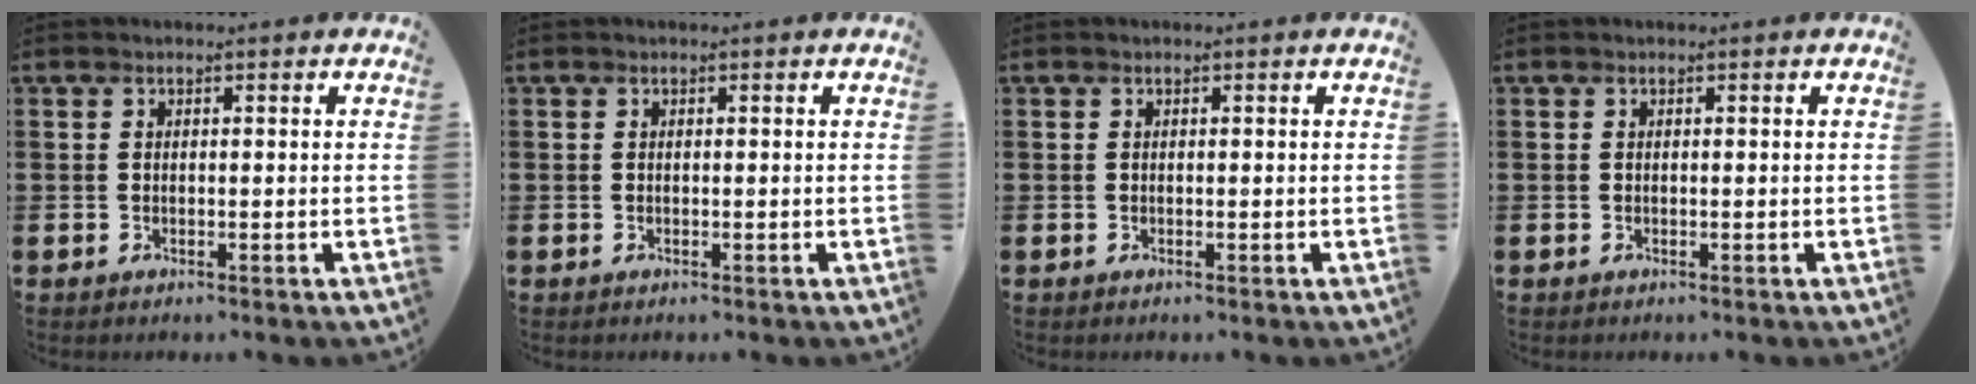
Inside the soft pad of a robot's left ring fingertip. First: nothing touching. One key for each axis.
{"total": 0.0}
{"total": 0.0}
{"total": 0.0}